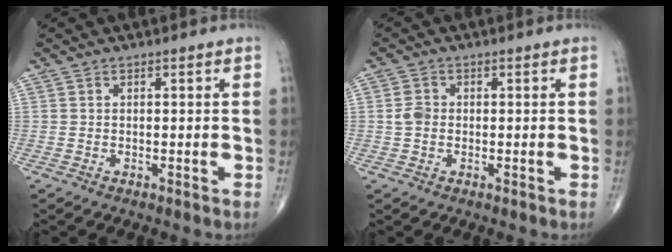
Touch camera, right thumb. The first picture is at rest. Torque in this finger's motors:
{"motor_torque": [-0.11, -0.14, 0.38, 0.24, -0.07]}